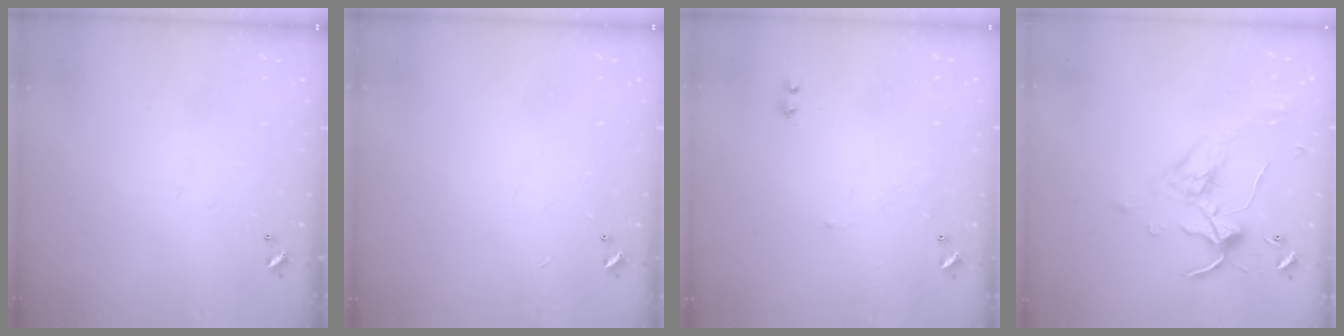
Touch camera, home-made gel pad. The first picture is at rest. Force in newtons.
{"total": 0.9, "press": 0.9, "slide": 0.2}
{"total": 1.6, "press": 1.5, "slide": 0.6}
{"total": 1.2, "press": 0.9, "slide": 0.9}